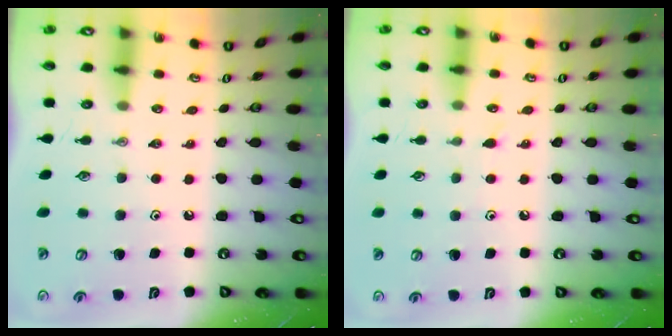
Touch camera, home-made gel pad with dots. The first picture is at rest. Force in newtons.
{"total": 4.9, "press": 4.9, "slide": 0.6}